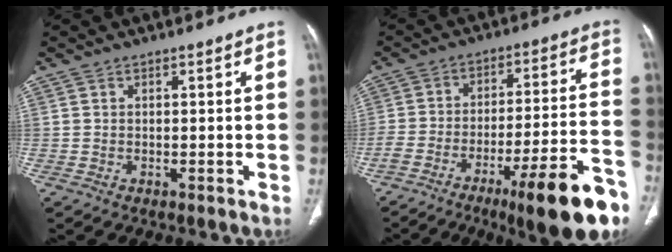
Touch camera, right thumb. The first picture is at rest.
{"total": 19.9, "force": [-12.1, 3.5, 15.4], "torque": [-0.195, 0.069, -0.184]}